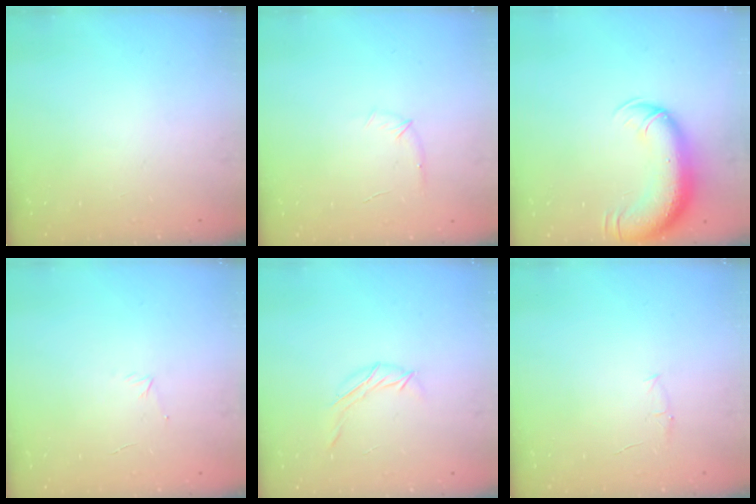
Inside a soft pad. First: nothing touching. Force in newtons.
{"total": 5.5, "press": 5.3, "slide": 1.5}
{"total": 13.1, "press": 12.7, "slide": 3.2}
{"total": 3.2, "press": 3.1, "slide": 0.8}
{"total": 6.1, "press": 5.9, "slide": 1.4}
{"total": 4.0, "press": 3.8, "slide": 1.2}